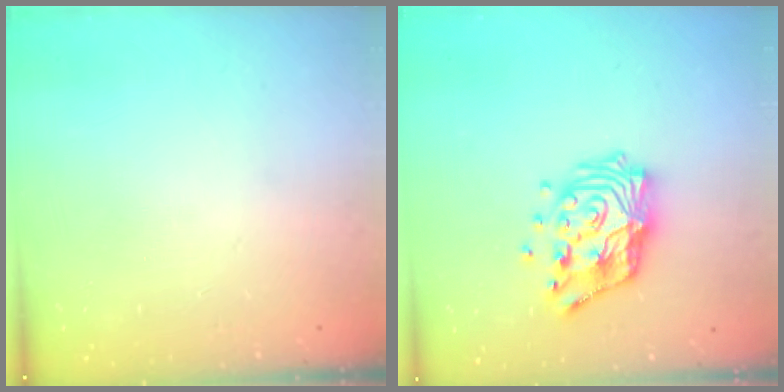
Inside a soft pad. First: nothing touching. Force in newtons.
{"total": 15.7, "press": 15.7, "slide": 1.4}